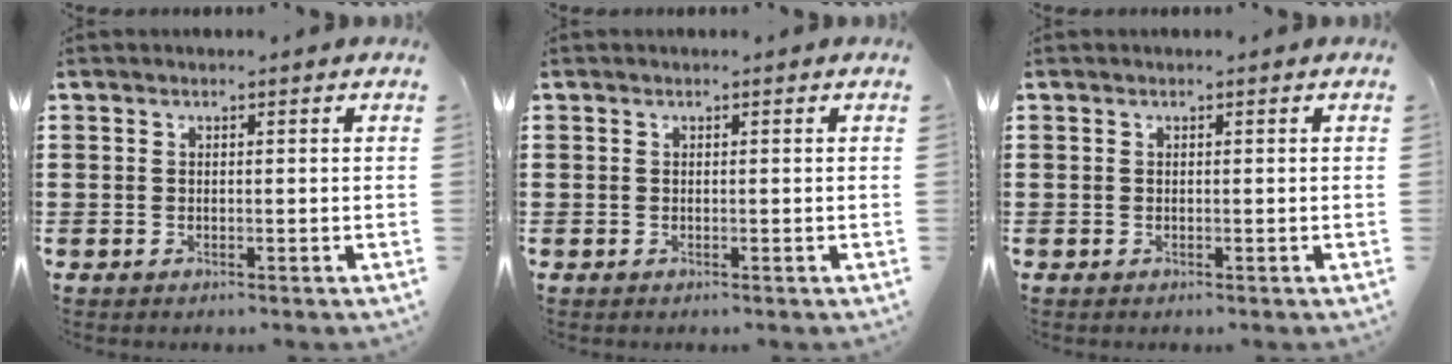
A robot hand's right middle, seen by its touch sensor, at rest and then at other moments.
{"total": 0.0}
{"total": 0.0}